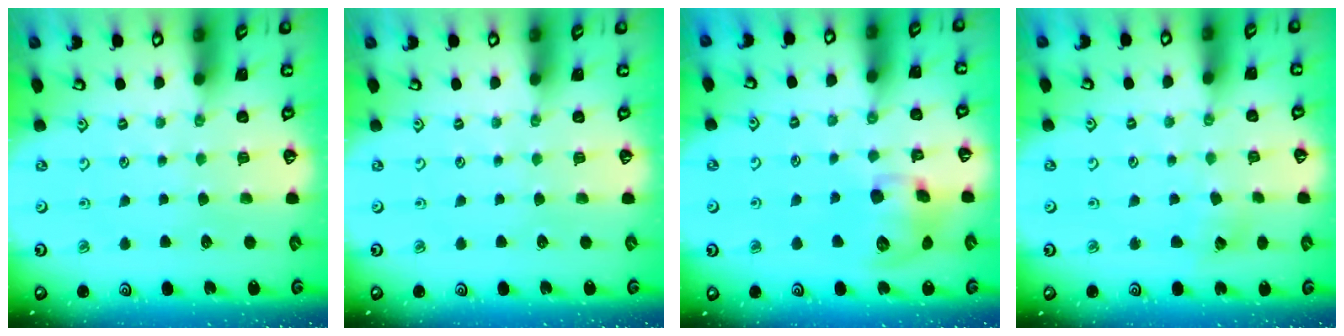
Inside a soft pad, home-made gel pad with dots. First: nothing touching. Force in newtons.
{"total": 0.0}
{"total": 11.0, "press": 10.8, "slide": 1.8}
{"total": 4.5, "press": 4.4, "slide": 0.7}